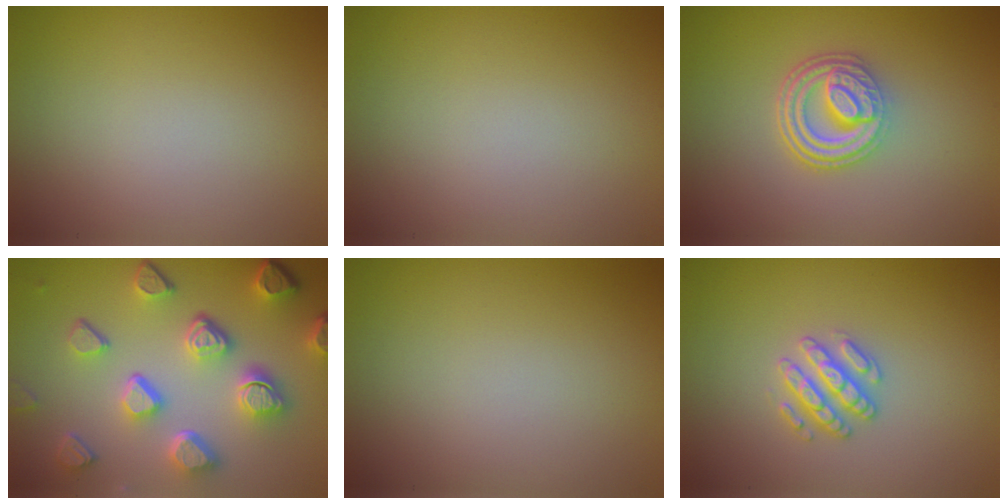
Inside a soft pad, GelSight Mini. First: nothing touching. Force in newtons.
{"total": 0.0}
{"total": 4.7, "press": 3.5, "slide": 3.0}
{"total": 7.1, "press": 5.4, "slide": 4.6}
{"total": 0.0}
{"total": 2.6, "press": 2.6, "slide": 0.3}